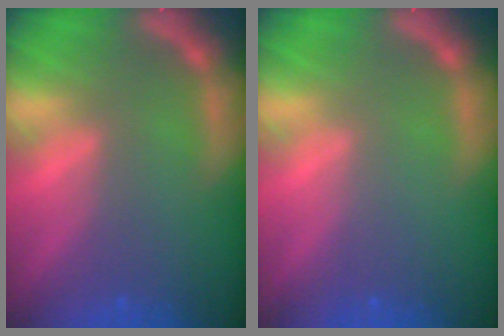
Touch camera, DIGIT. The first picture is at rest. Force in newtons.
{"total": 0.0}